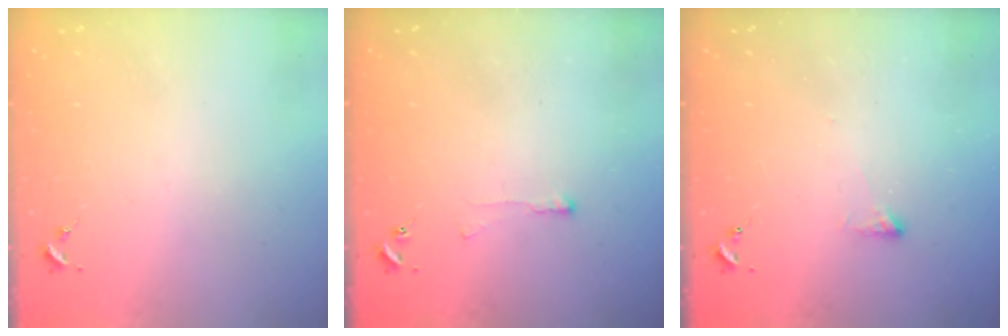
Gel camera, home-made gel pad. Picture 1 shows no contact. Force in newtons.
{"total": 3.9, "press": 3.8, "slide": 0.5}
{"total": 2.5, "press": 2.4, "slide": 0.5}